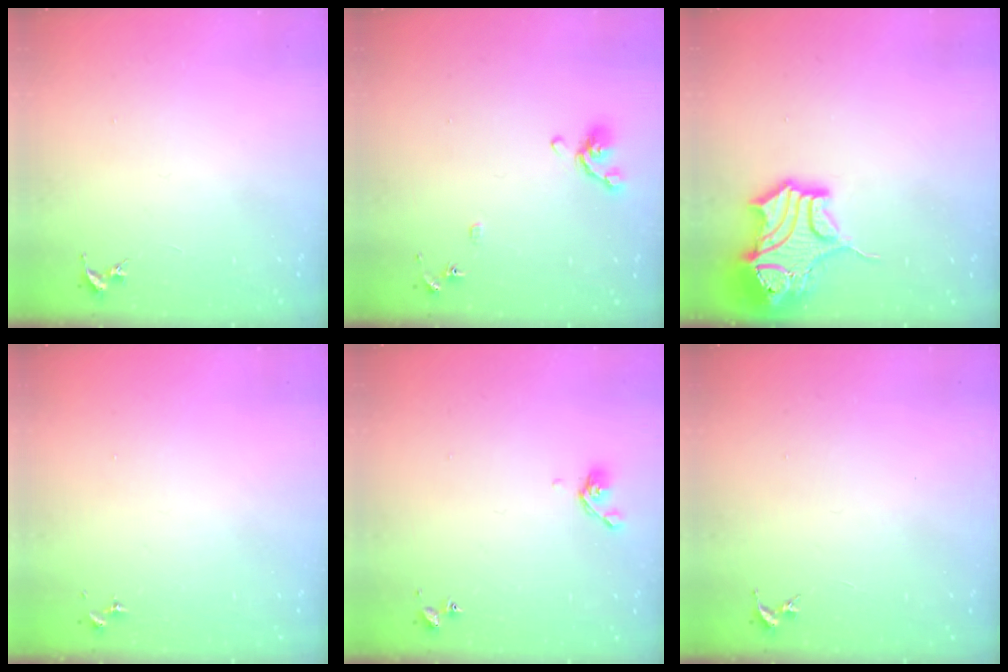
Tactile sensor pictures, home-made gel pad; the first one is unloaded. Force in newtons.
{"total": 8.5, "press": 8.4, "slide": 1.4}
{"total": 15.4, "press": 15.2, "slide": 2.5}
{"total": 0.0}
{"total": 5.7, "press": 5.7, "slide": 0.9}
{"total": 0.0}